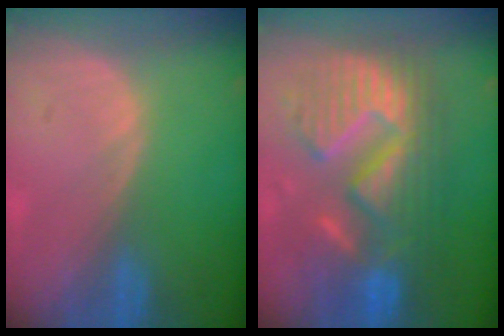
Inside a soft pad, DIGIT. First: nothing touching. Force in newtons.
{"total": 13.1, "press": 13.0, "slide": 1.2}